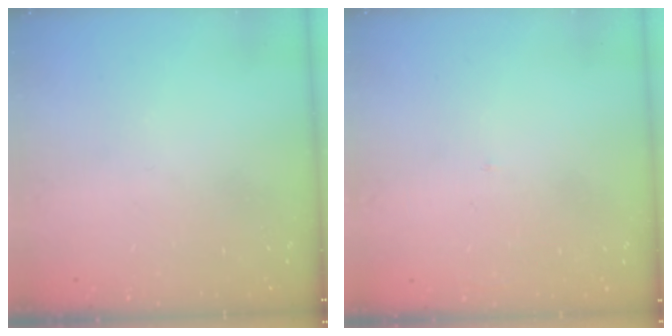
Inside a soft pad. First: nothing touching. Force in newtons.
{"total": 1.7, "press": 1.6, "slide": 0.1}